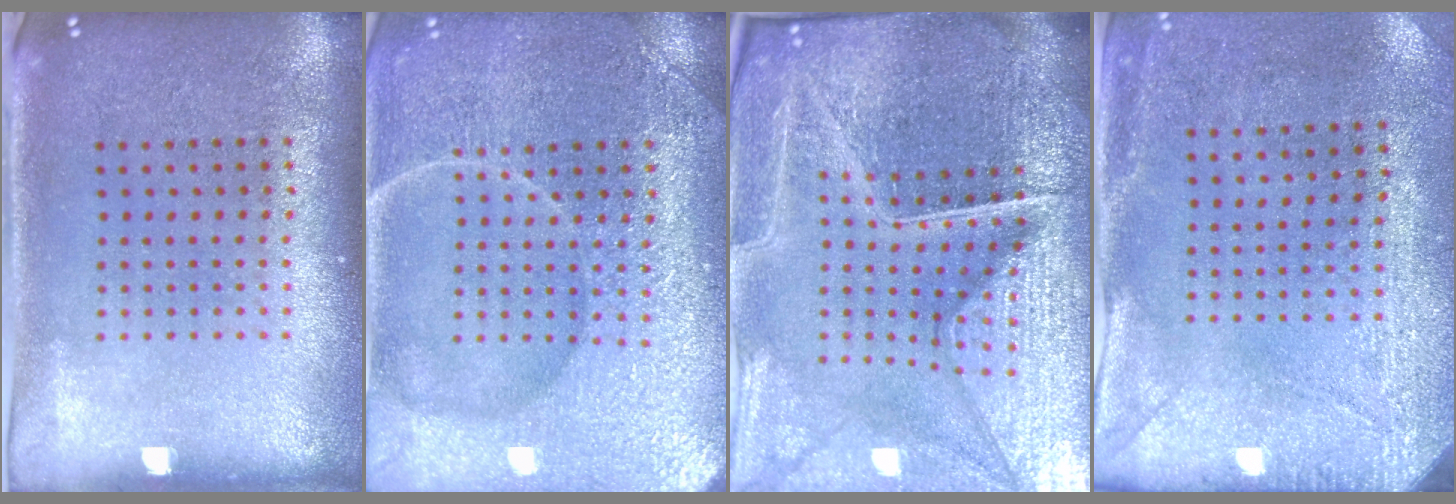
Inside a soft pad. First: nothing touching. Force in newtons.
{"total": 7.4, "press": 7.3, "slide": 1.0}
{"total": 6.6, "press": 5.9, "slide": 3.0}
{"total": 2.9, "press": 2.3, "slide": 1.8}